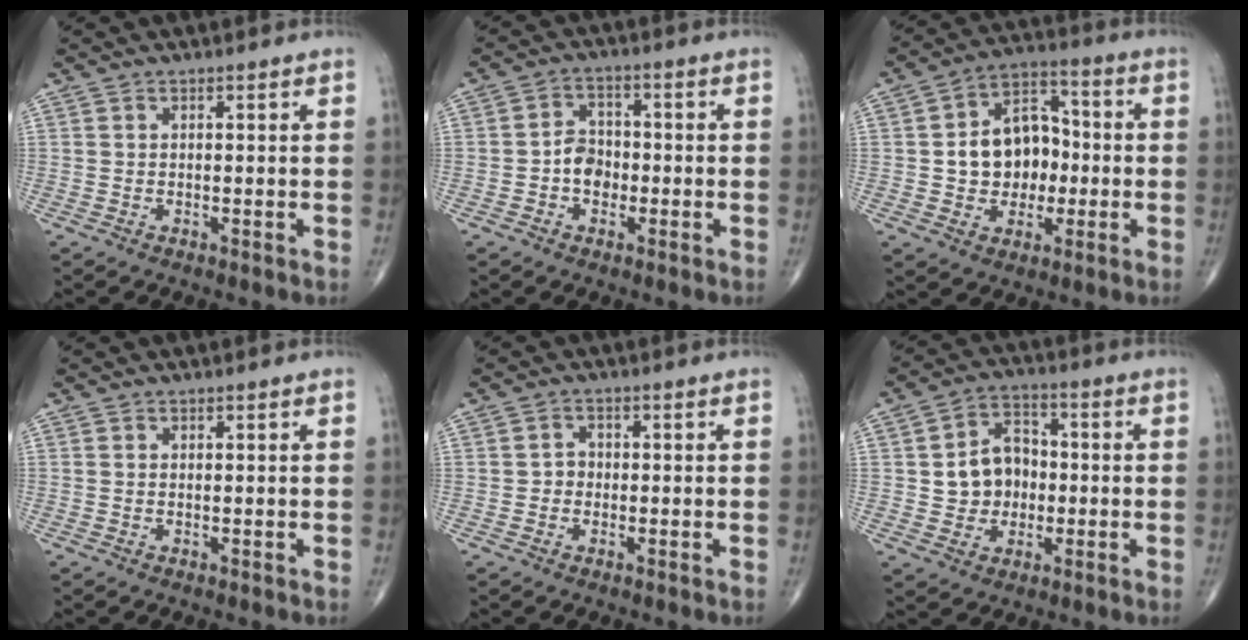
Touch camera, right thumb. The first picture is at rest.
{"total": 5.1, "force": [-1.3, 4.1, 2.8], "torque": [-0.025, 0.019, -0.031]}
{"total": 12.8, "force": [-0.7, 9.7, 8.3], "torque": [-0.083, 0.034, -0.012]}
{"total": 0.0}
{"total": 2.0, "force": [-0.4, 1.8, 0.7], "torque": [0.003, 0.008, -0.011]}
{"total": 9.3, "force": [-0.4, 7.8, 5.1], "torque": [-0.048, 0.020, -0.009]}